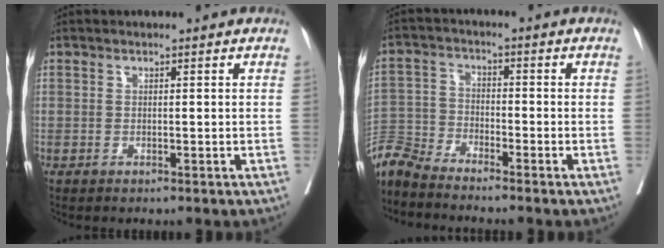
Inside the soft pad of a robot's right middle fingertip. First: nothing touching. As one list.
[{"total": 8.0, "force": [-7.9, 0.0, 1.5], "torque": [-0.034, -0.004, -0.160]}]